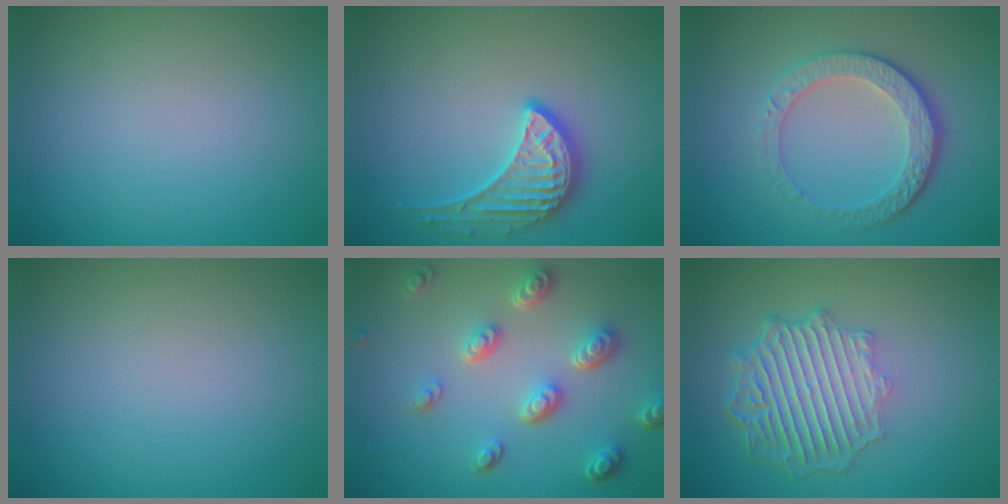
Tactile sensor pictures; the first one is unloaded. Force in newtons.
{"total": 3.3, "press": 3.1, "slide": 1.2}
{"total": 4.5, "press": 3.3, "slide": 3.1}
{"total": 0.0}
{"total": 4.7, "press": 3.6, "slide": 3.1}
{"total": 6.4, "press": 4.9, "slide": 4.2}